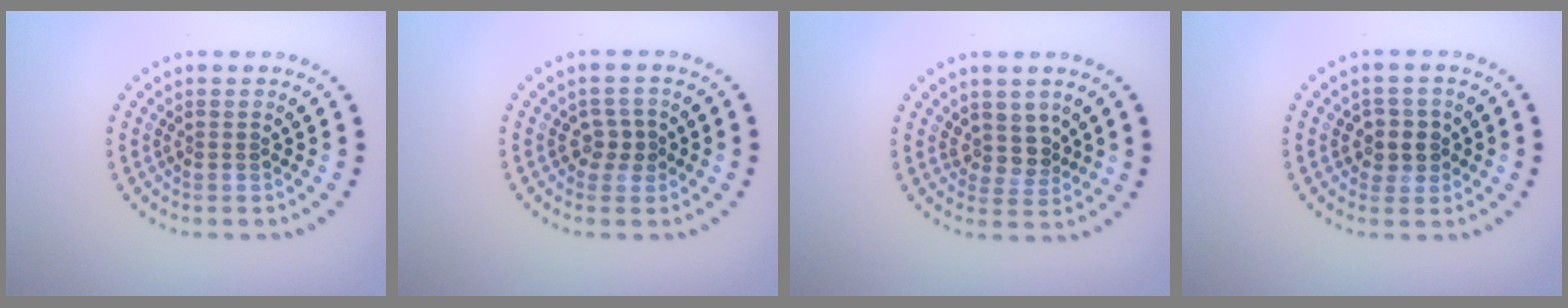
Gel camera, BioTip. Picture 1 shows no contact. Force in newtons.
{"total": 1.9, "press": 1.7, "slide": 0.7}
{"total": 2.2, "press": 1.6, "slide": 1.5}
{"total": 2.3, "press": 2.1, "slide": 1.0}